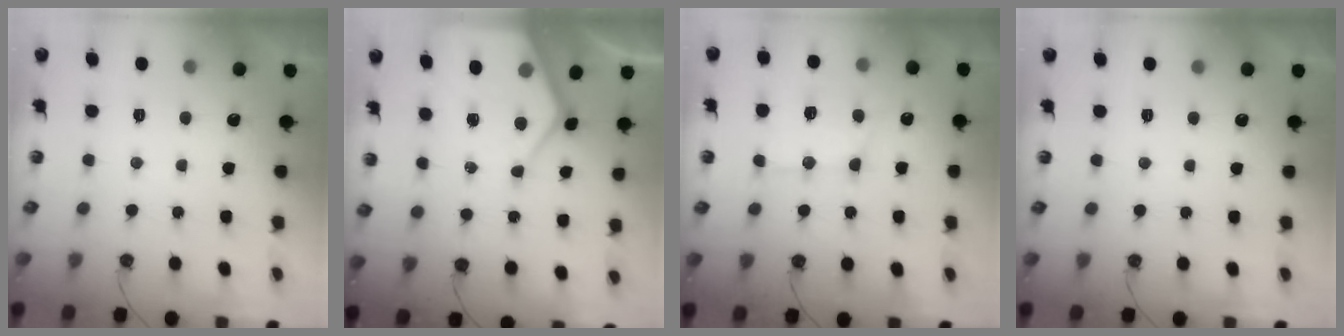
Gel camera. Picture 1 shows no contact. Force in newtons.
{"total": 9.8, "press": 9.8, "slide": 0.9}
{"total": 13.5, "press": 13.5, "slide": 1.3}
{"total": 0.0}